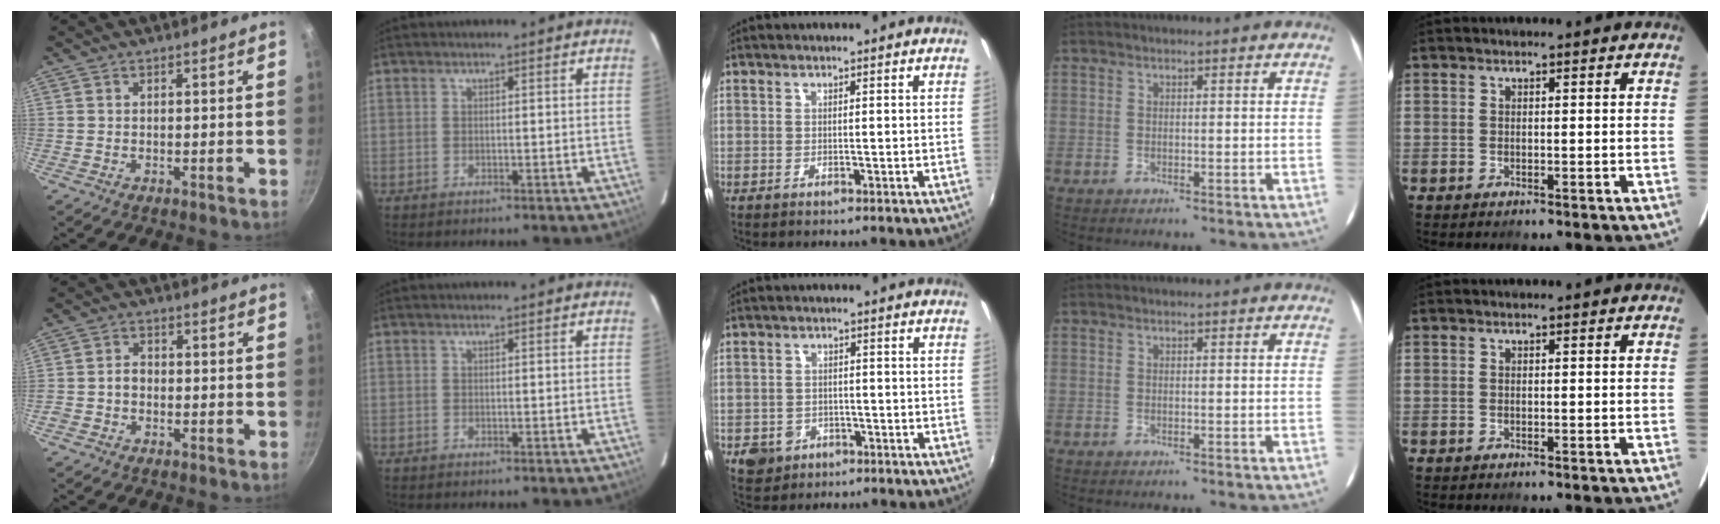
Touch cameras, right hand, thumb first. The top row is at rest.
{"thumb": {"total": 2.6, "force": [-0.8, 2.1, 1.4], "torque": [-0.014, 0.016, -0.018]}, "middle": {"total": 5.3, "force": [-2.4, 4.5, 1.6], "torque": [-0.046, 0.004, -0.032]}}